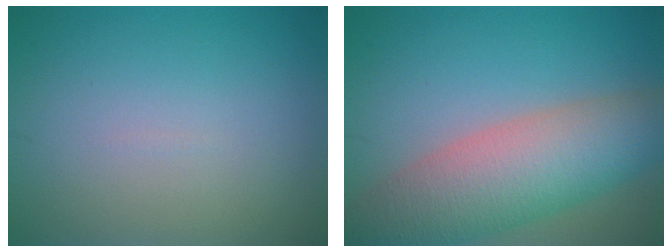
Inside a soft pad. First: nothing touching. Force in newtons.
{"total": 9.0, "press": 9.0, "slide": 0.6}